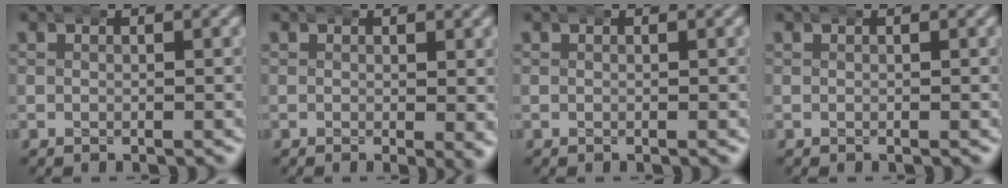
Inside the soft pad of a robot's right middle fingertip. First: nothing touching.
{"total": 1.4, "force": [0.3, 0.1, 1.4], "torque": [-0.018, -0.005, 0.006]}
{"total": 0.0}
{"total": 0.0}